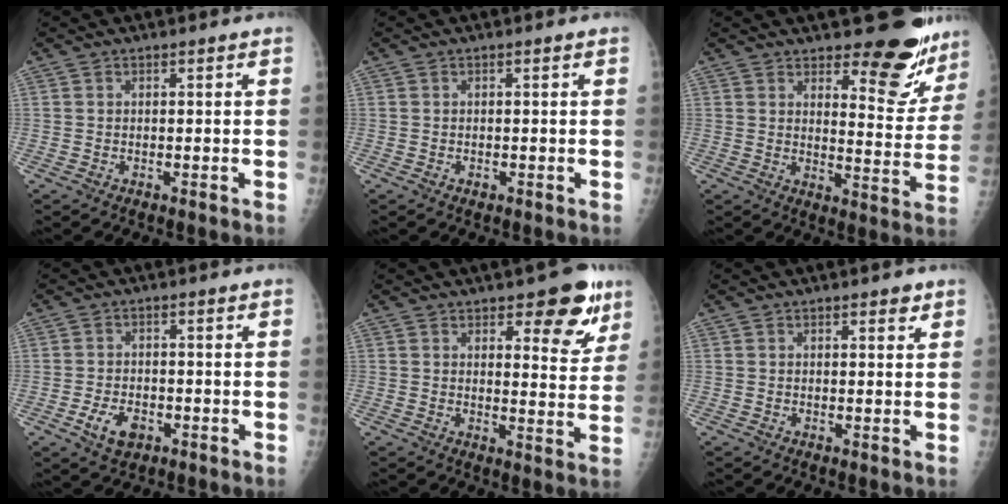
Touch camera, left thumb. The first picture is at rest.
{"total": 0.5, "force": [-0.2, 0.4, 0.3], "torque": [-0.003, 0.000, -0.003]}
{"total": 13.5, "force": [10.5, 4.8, 7.0], "torque": [-0.045, -0.096, 0.134]}
{"total": 5.1, "force": [-2.2, 3.2, 3.3], "torque": [-0.054, 0.007, -0.033]}
{"total": 10.3, "force": [6.1, 4.3, 7.2], "torque": [-0.050, -0.033, 0.077]}
{"total": 2.0, "force": [1.3, 0.8, 1.3], "torque": [-0.009, -0.006, 0.015]}